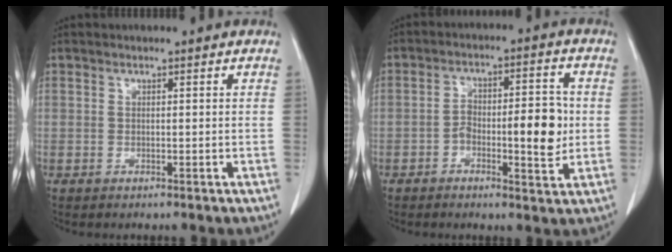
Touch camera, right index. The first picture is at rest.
{"total": 8.5, "force": [-1.3, 2.7, 7.9], "torque": [-0.120, 0.020, -0.016]}